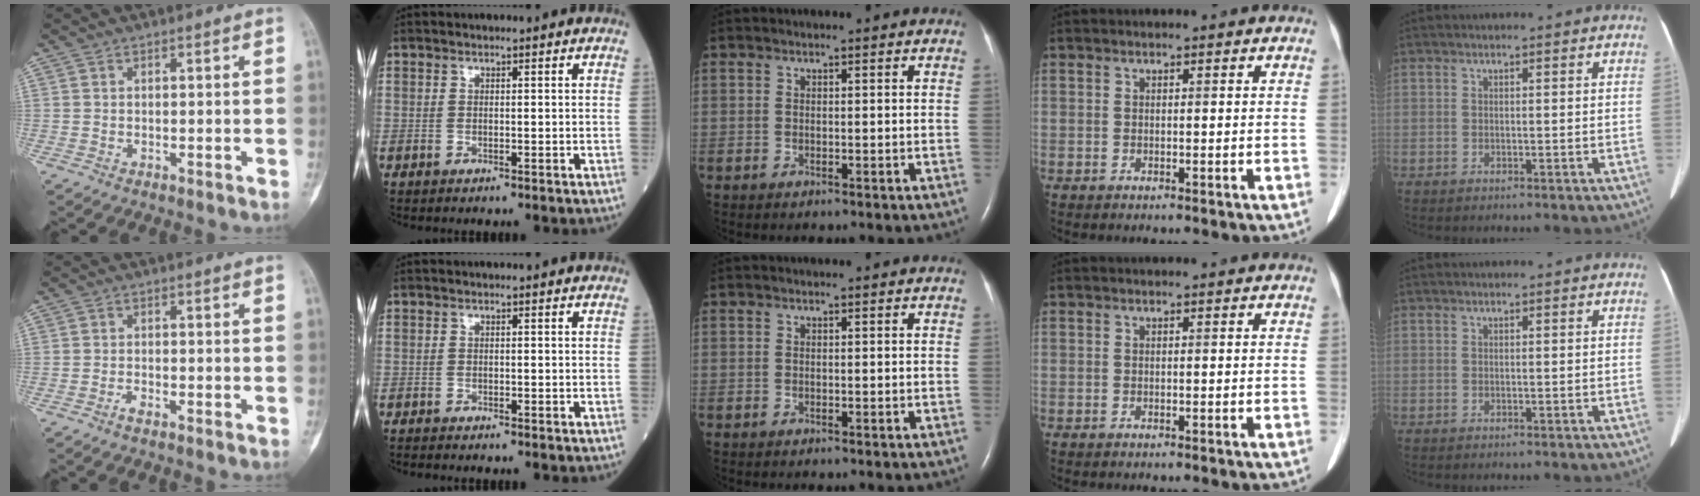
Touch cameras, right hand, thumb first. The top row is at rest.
{"thumb": {"total": 1.5, "force": [-1.2, 0.3, 0.9], "torque": [-0.024, 0.004, -0.024]}, "index": {"total": 1.1, "force": [-1.1, -0.1, 0.3], "torque": [-0.009, -0.003, -0.020]}}